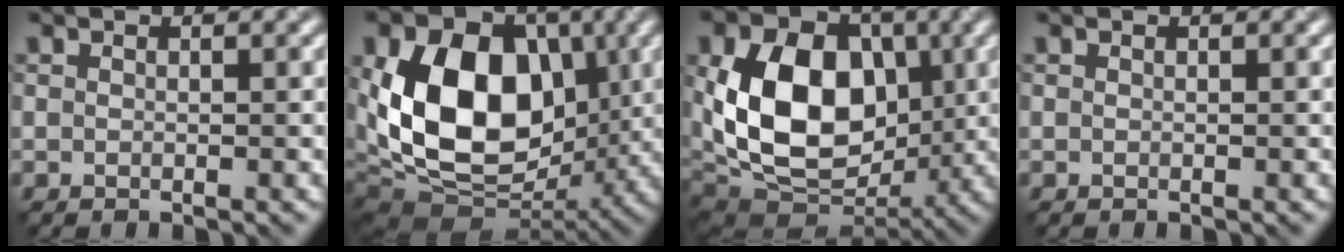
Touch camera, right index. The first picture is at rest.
{"total": 14.2, "force": [0.9, 9.9, 10.1], "torque": [-0.184, -0.003, 0.006]}
{"total": 12.7, "force": [0.9, 8.8, 9.1], "torque": [-0.166, -0.006, 0.014]}
{"total": 0.0}